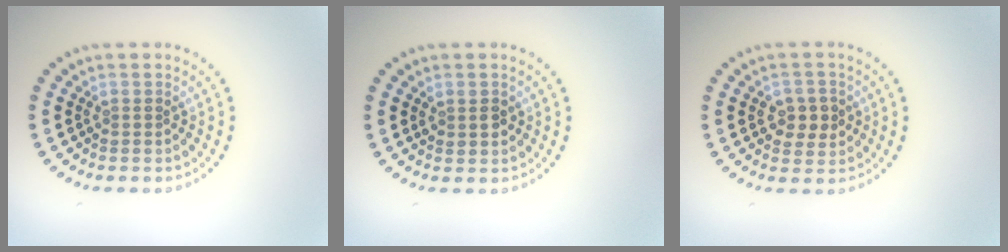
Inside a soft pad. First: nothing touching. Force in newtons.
{"total": 1.5, "press": 1.4, "slide": 0.2}
{"total": 2.8, "press": 2.8, "slide": 0.3}